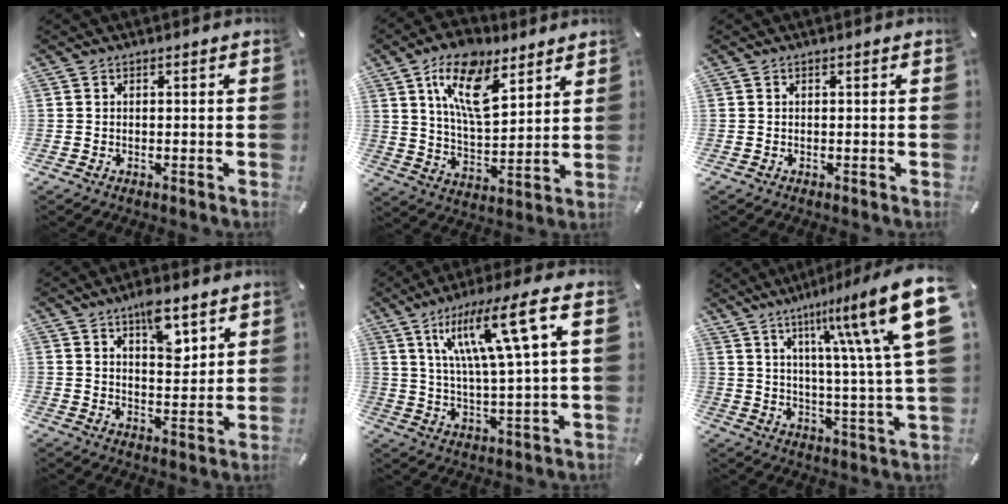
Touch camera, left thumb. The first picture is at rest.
{"total": 15.7, "force": [9.1, 7.4, 10.3], "torque": [-0.197, -0.027, 0.160]}
{"total": 0.0}
{"total": 8.3, "force": [5.6, 3.6, 5.1], "torque": [-0.058, -0.038, 0.090]}
{"total": 16.0, "force": [7.0, 2.4, 14.2], "torque": [-0.263, -0.015, 0.103]}
{"total": 21.3, "force": [9.5, 3.7, 18.7], "torque": [-0.275, -0.053, 0.137]}